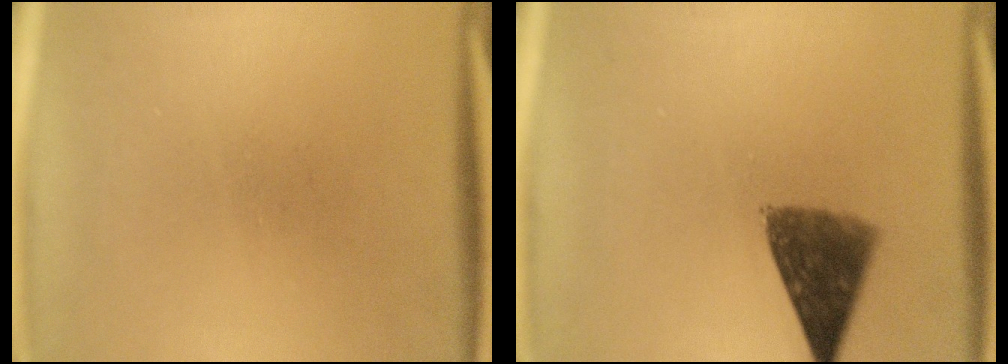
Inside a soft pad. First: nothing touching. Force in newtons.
{"total": 8.2}